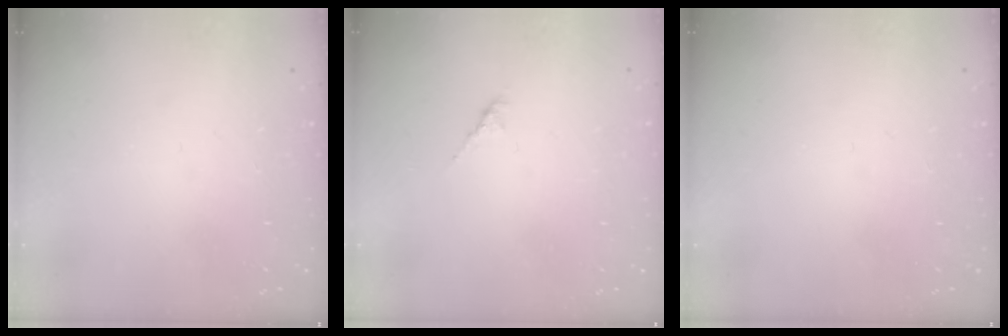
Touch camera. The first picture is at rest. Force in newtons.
{"total": 1.5, "press": 1.4, "slide": 0.5}
{"total": 0.0}